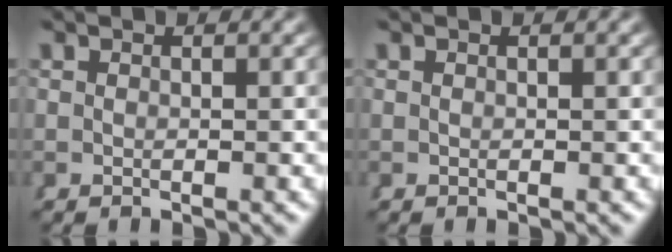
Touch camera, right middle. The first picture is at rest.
{"total": 0.0}